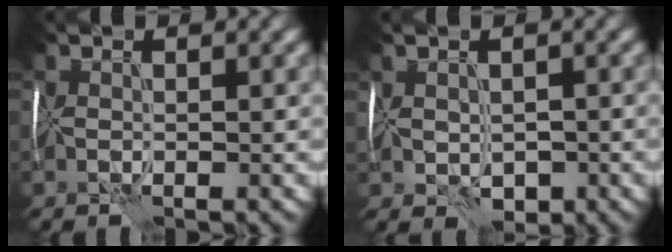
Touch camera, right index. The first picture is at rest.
{"total": 2.9, "force": [-0.5, 2.1, 2.0], "torque": [-0.025, 0.000, -0.007]}